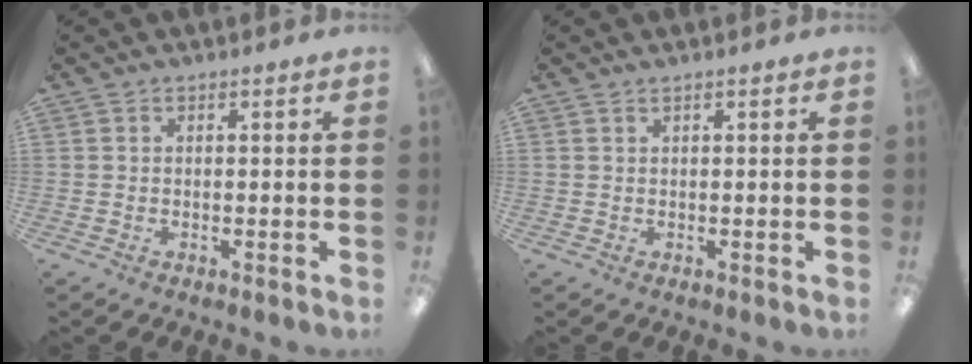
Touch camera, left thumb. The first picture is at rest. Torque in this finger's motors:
{"motor_torque": [0.03, 0.01, -0.10, 0.02, 0.01]}